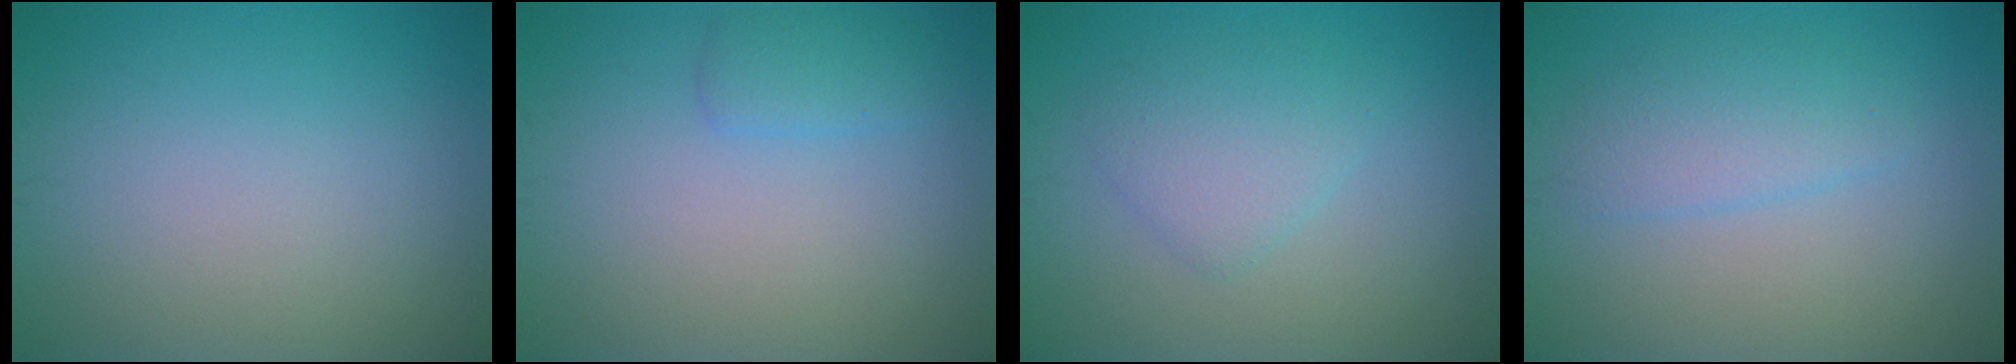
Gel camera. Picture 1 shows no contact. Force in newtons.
{"total": 1.5, "press": 1.5, "slide": 0.1}
{"total": 2.7, "press": 2.7, "slide": 0.0}
{"total": 2.6, "press": 2.6, "slide": 0.1}